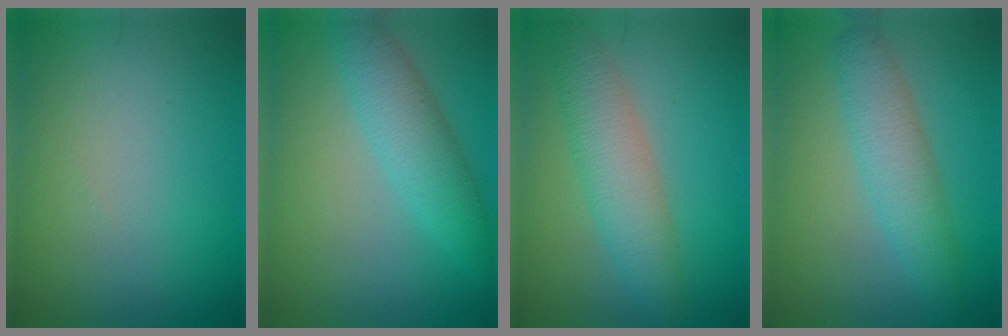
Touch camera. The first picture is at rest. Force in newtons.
{"total": 4.3, "press": 4.3, "slide": 0.1}
{"total": 4.8, "press": 4.8, "slide": 0.1}
{"total": 4.1, "press": 4.1, "slide": 0.2}